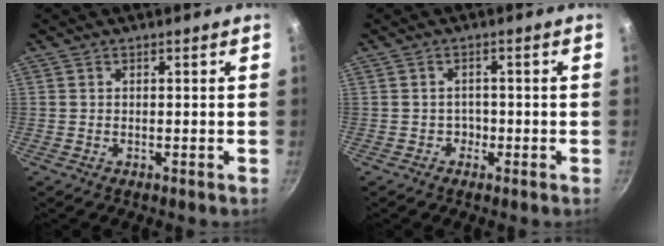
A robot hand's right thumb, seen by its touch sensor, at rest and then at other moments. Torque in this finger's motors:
{"motor_torque": [0.49, 0.39, -0.22, -0.25, -0.02]}